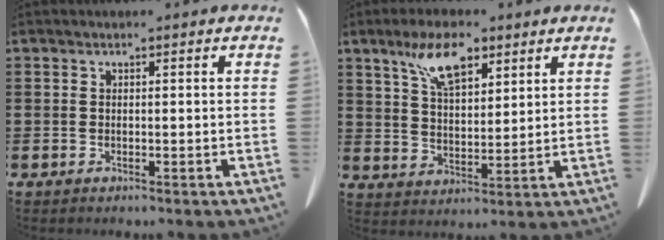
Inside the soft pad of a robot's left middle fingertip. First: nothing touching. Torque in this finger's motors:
{"motor_torque": [0.28, -0.05, 0.28, 0.14]}